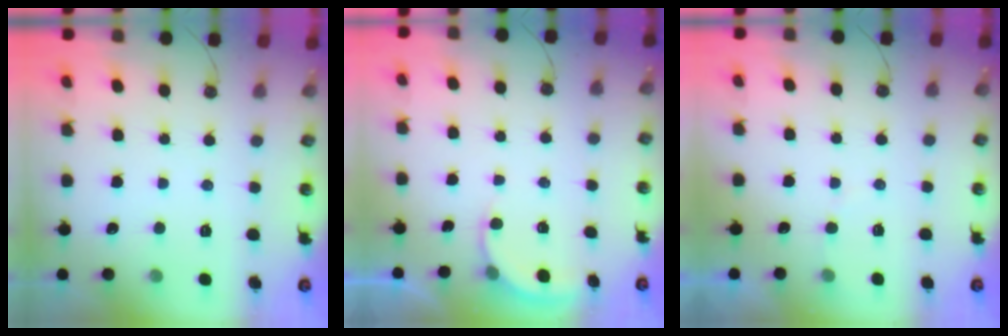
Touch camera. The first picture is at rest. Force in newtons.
{"total": 2.1, "press": 2.1, "slide": 0.2}
{"total": 2.6, "press": 2.6, "slide": 0.3}